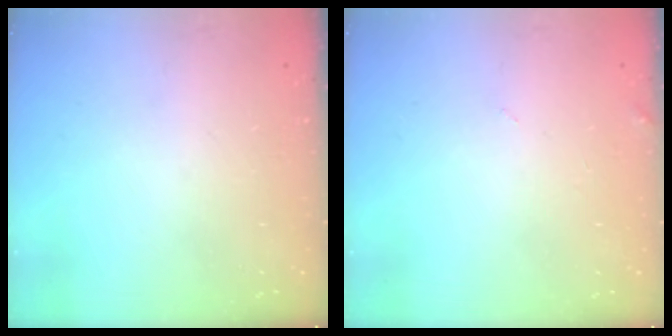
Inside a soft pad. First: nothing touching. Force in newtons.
{"total": 2.2, "press": 2.2, "slide": 0.2}